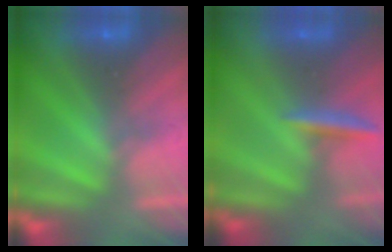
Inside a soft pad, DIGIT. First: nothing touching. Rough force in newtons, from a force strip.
{"total": 2.9}